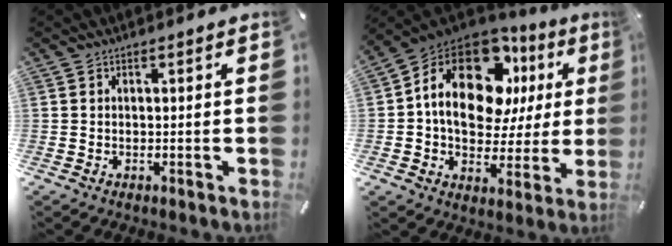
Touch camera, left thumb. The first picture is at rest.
{"total": 19.2, "force": [6.1, 12.8, 13.0], "torque": [-0.224, -0.026, 0.105]}